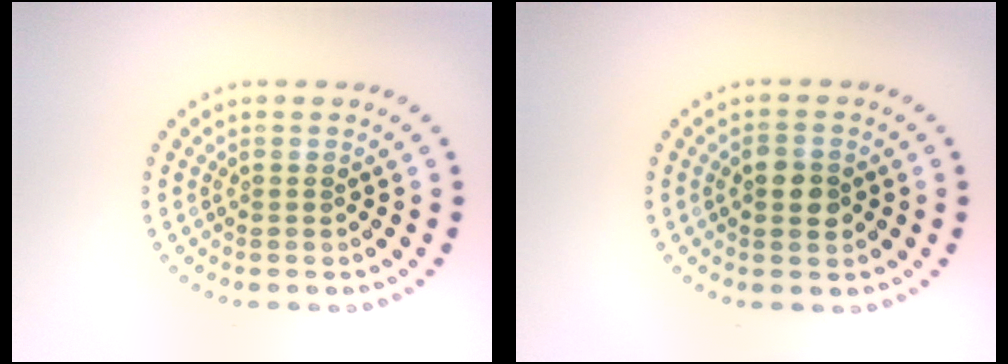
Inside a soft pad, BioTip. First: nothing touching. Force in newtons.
{"total": 2.6, "press": 2.6, "slide": 0.2}